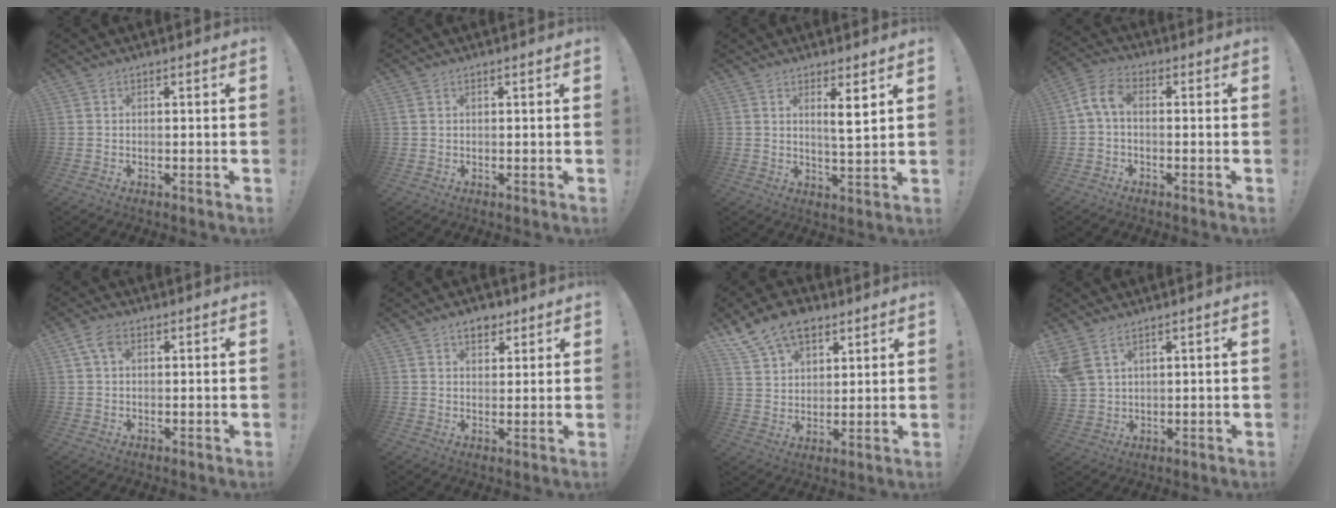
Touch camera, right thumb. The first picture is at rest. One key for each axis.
{"total": 1.2, "fx": 0.6, "fy": 0.8, "fz": 0.6, "tx": -0.016, "ty": 0.005, "tz": 0.012}
{"total": 5.5, "fx": 2.9, "fy": 0.4, "fz": 4.7, "tx": -0.070, "ty": -0.021, "tz": 0.041}
{"total": 6.2, "fx": 0.2, "fy": 3.3, "fz": 5.2, "tx": -0.114, "ty": -0.001, "tz": 0.004}
{"total": 4.7, "fx": 1.8, "fy": 2.8, "fz": 3.2, "tx": -0.057, "ty": 0.003, "tz": 0.036}
{"total": 5.3, "fx": 3.2, "fy": 3.6, "fz": 2.2, "tx": -0.019, "ty": -0.013, "tz": 0.055}
{"total": 12.7, "fx": 8.5, "fy": 7.7, "fz": 5.5, "tx": -0.097, "ty": -0.047, "tz": 0.163}
{"total": 6.5, "fx": 4.2, "fy": 3.6, "fz": 3.4, "tx": -0.068, "ty": -0.013, "tz": 0.083}